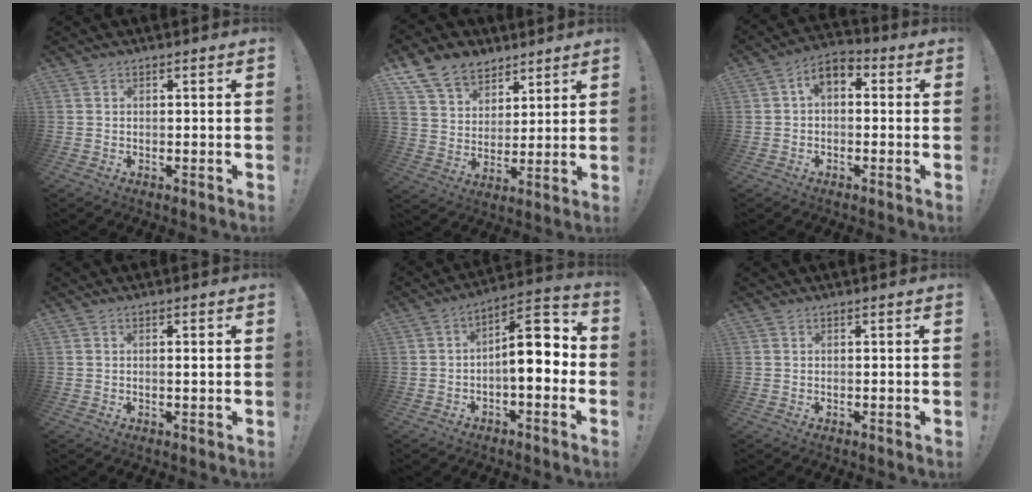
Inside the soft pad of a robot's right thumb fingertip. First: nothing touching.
{"total": 12.7, "force": [8.9, 8.4, 3.6], "torque": [-0.070, -0.060, 0.174]}
{"total": 5.3, "force": [0.3, 3.5, 4.0], "torque": [-0.069, 0.006, 0.010]}
{"total": 0.8, "force": [0.1, -0.1, 0.8], "torque": [-0.002, -0.007, -0.002]}
{"total": 12.1, "force": [-1.0, 5.3, 10.9], "torque": [-0.151, 0.012, -0.016]}
{"total": 0.0}